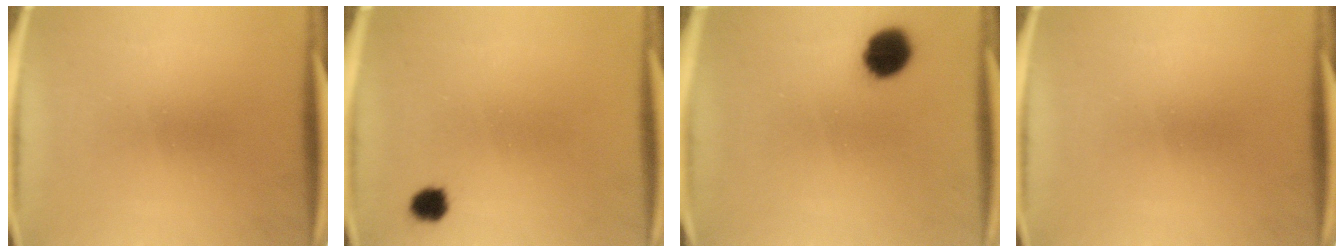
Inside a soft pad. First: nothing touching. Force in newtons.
{"total": 2.8}
{"total": 8.0}
{"total": 0.0}